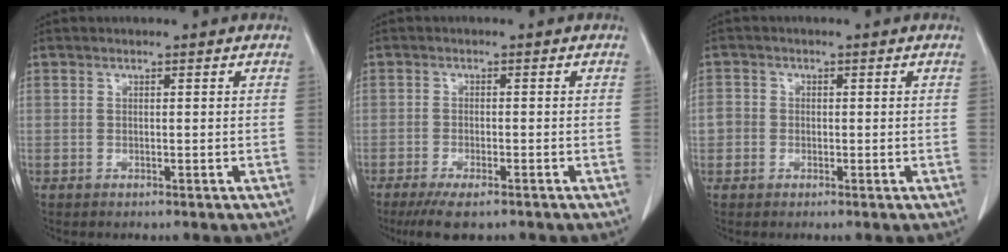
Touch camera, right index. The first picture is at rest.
{"total": 5.5, "force": [-4.0, 1.3, 3.6], "torque": [-0.055, -0.012, -0.063]}
{"total": 2.7, "force": [-0.4, 2.6, 0.7], "torque": [-0.004, 0.010, -0.010]}